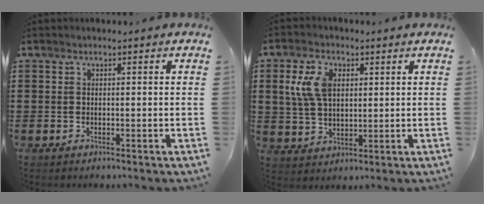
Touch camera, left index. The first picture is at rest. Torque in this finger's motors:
{"motor_torque": [1.11, 1.03, 0.67, 0.08]}